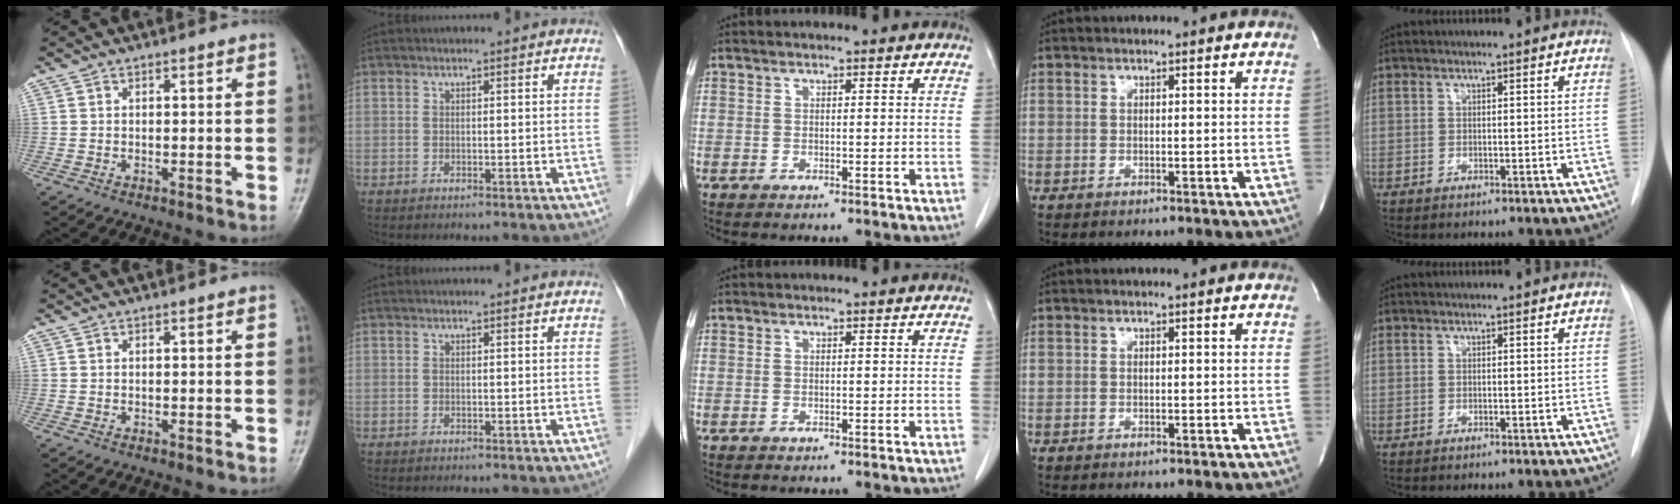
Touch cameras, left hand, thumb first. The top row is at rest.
{}